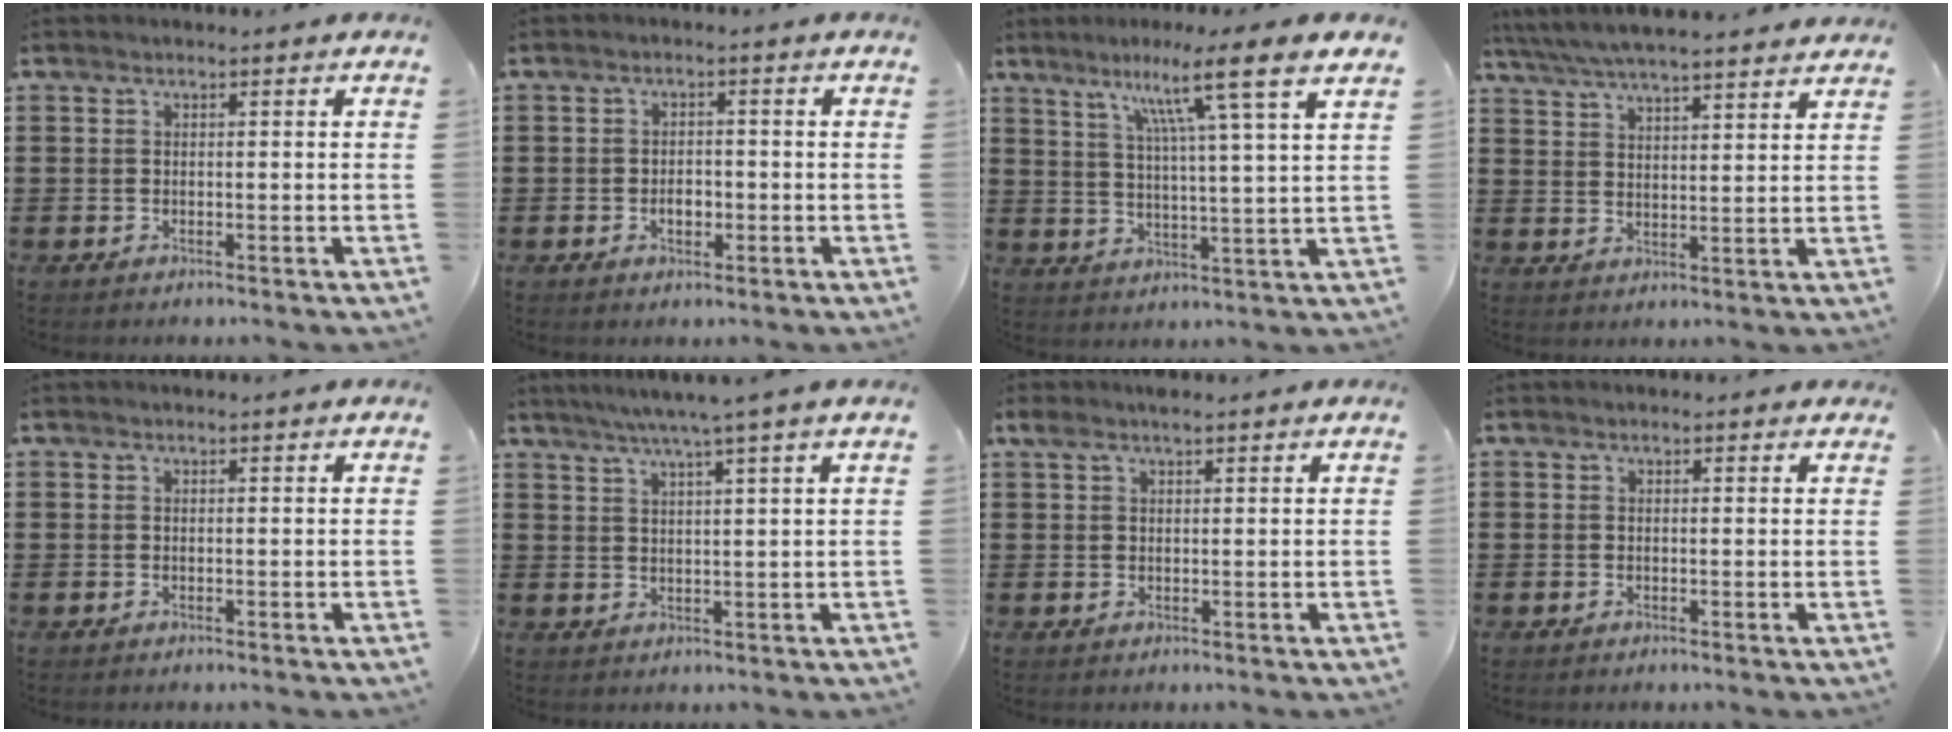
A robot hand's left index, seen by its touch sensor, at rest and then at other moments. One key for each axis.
{"total": 2.4, "fx": -0.7, "fy": 1.4, "fz": 1.7, "tx": -0.036, "ty": 0.004, "tz": -0.016}
{"total": 9.5, "fx": 6.3, "fy": -1.1, "fz": 7.0, "tx": -0.131, "ty": -0.031, "tz": 0.093}
{"total": 5.3, "fx": 5.1, "fy": 0.1, "fz": 1.6, "tx": -0.051, "ty": -0.025, "tz": 0.089}
{"total": 0.0}
{"total": 4.1, "fx": 3.2, "fy": -1.0, "fz": 2.4, "tx": -0.054, "ty": -0.007, "tz": 0.053}
{"total": 2.1, "fx": 1.4, "fy": 0.7, "fz": 1.4, "tx": -0.032, "ty": 0.004, "tz": 0.025}
{"total": 0.6, "fx": 0.2, "fy": 0.5, "fz": 0.1, "tx": -0.004, "ty": 0.005, "tz": 0.004}